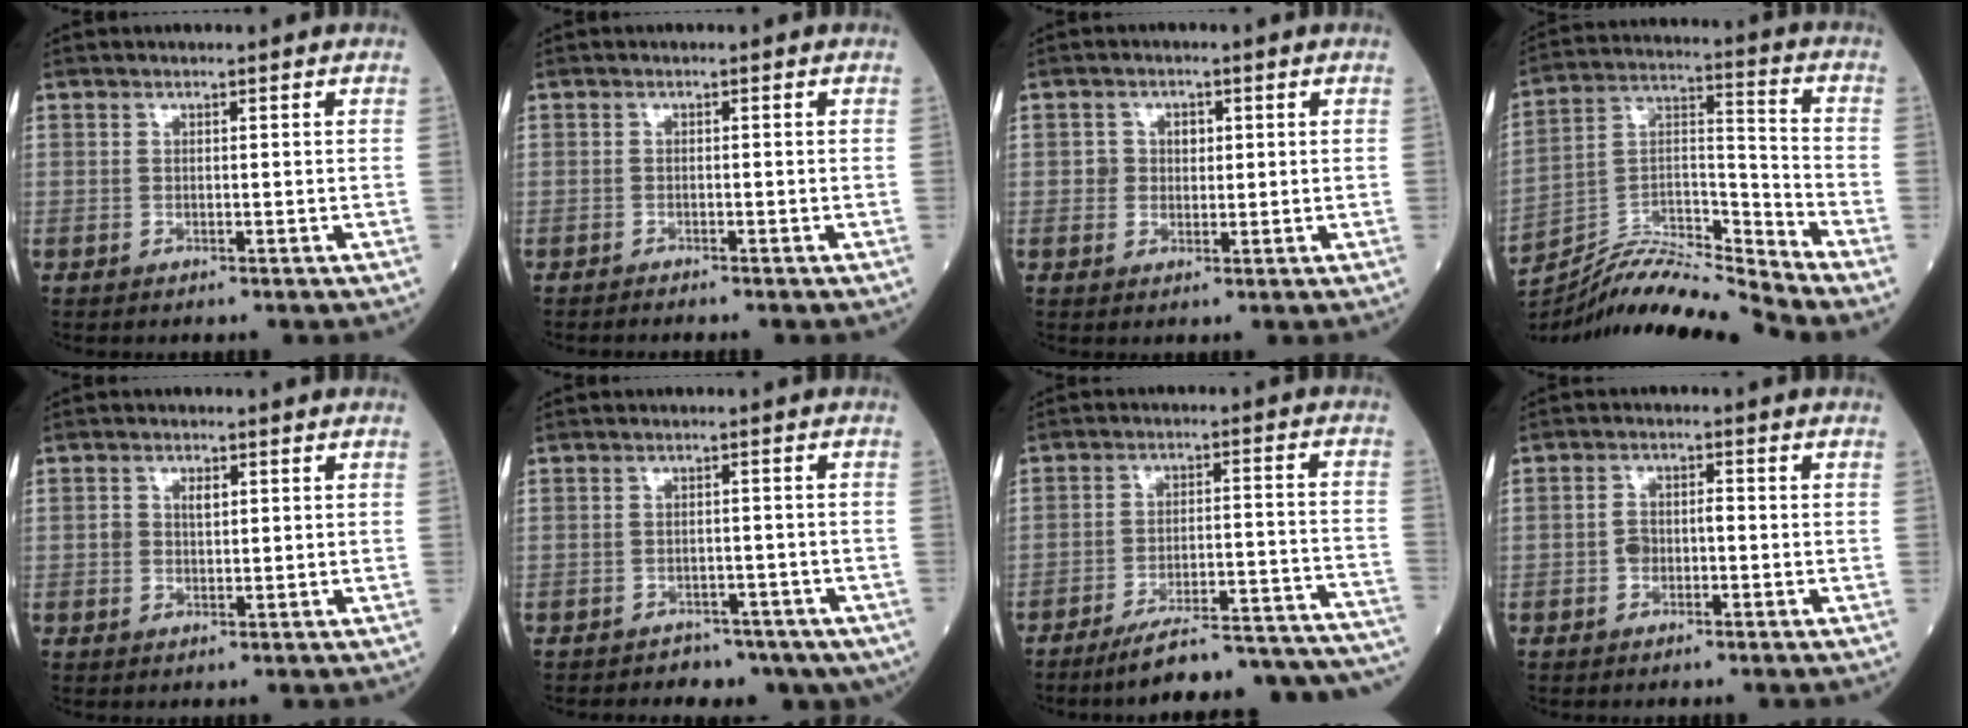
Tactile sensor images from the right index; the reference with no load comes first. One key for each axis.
{"total": 1.1, "fx": -1.1, "fy": -0.2, "fz": 0.2, "tx": -0.006, "ty": 0.000, "tz": -0.018}
{"total": 2.7, "fx": 0.4, "fy": 2.3, "fz": 1.3, "tx": -0.015, "ty": 0.007, "tz": 0.004}
{"total": 14.0, "fx": -13.5, "fy": -1.1, "fz": 3.4, "tx": -0.056, "ty": 0.047, "tz": -0.250}
{"total": 2.4, "fx": 0.6, "fy": 1.4, "fz": 1.8, "tx": -0.034, "ty": 0.007, "tz": 0.011}
{"total": 7.3, "fx": -5.2, "fy": 4.7, "fz": 2.1, "tx": -0.021, "ty": 0.012, "tz": -0.061}
{"total": 22.9, "fx": -21.3, "fy": 1.0, "fz": 8.3, "tx": -0.056, "ty": 0.012, "tz": -0.284}
{"total": 2.5, "fx": -0.8, "fy": 1.6, "fz": 1.7, "tx": -0.030, "ty": 0.013, "tz": -0.016}